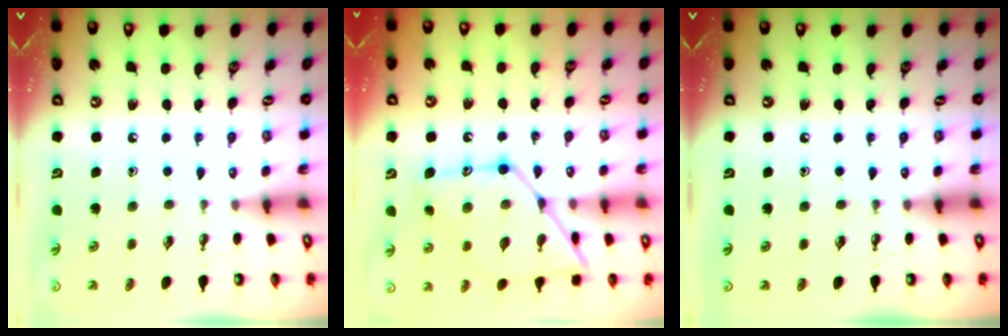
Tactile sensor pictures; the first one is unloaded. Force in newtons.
{"total": 16.7, "press": 16.7, "slide": 1.3}
{"total": 0.0}